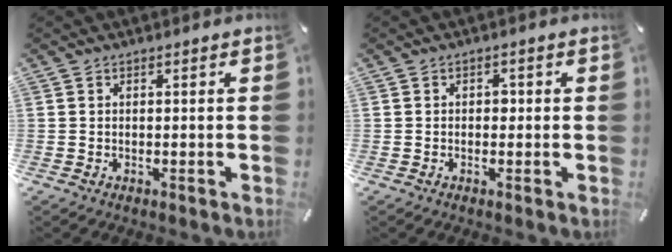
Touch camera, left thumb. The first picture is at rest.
{"total": 1.1, "force": [-0.2, 0.9, 0.7], "torque": [-0.014, 0.007, -0.006]}